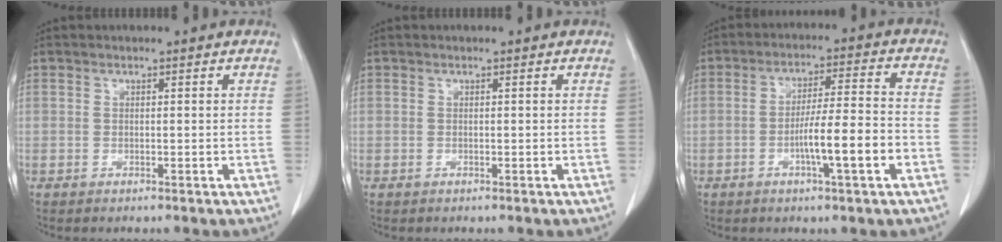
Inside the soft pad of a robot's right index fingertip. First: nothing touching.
{"total": 0.0}
{"total": 9.0, "force": [-3.2, 0.1, 8.5], "torque": [-0.141, 0.005, -0.054]}